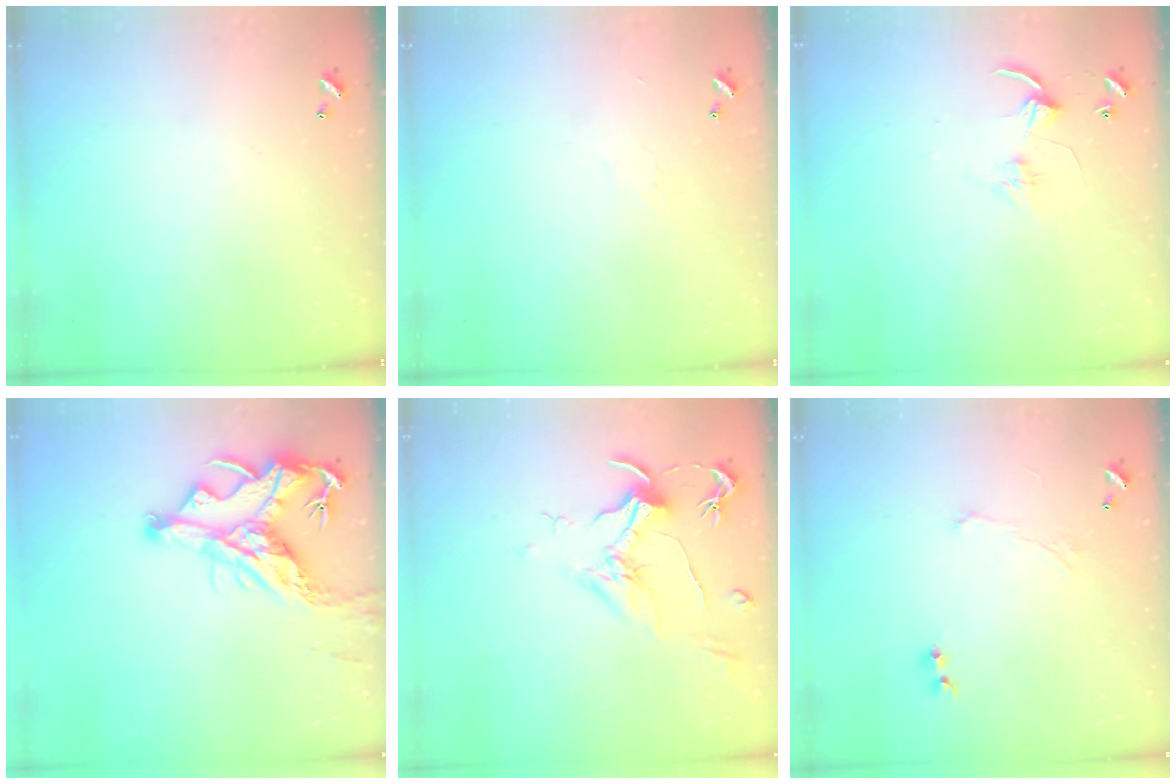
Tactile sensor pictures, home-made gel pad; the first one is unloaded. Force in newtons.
{"total": 4.6, "press": 4.6, "slide": 0.5}
{"total": 2.7, "press": 2.7, "slide": 0.2}
{"total": 11.8, "press": 11.6, "slide": 1.9}
{"total": 1.9, "press": 1.7, "slide": 0.9}
{"total": 2.4, "press": 2.2, "slide": 0.9}